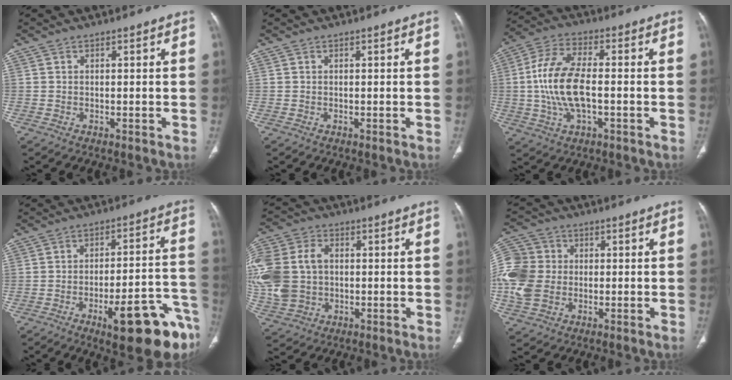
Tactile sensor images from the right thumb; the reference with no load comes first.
{"total": 0.0}
{"total": 12.8, "force": [-1.0, 6.1, 11.2], "torque": [-0.234, 0.019, -0.021]}
{"total": 18.8, "force": [-9.3, 4.6, 15.6], "torque": [-0.142, 0.061, -0.118]}
{"total": 19.9, "force": [0.7, 15.5, 12.4], "torque": [-0.316, 0.020, 0.025]}
{"total": 13.7, "force": [-0.9, 11.3, 7.8], "torque": [-0.179, 0.016, -0.018]}